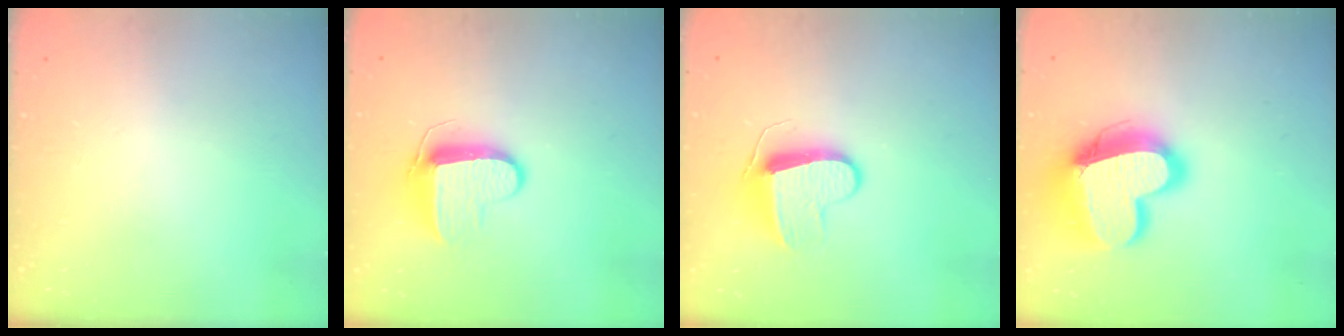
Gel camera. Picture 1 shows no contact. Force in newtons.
{"total": 9.0, "press": 9.0, "slide": 0.5}
{"total": 9.1, "press": 9.1, "slide": 0.2}
{"total": 19.4, "press": 19.3, "slide": 1.7}